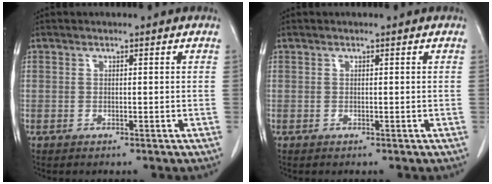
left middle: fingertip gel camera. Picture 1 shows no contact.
{"total": 0.0}